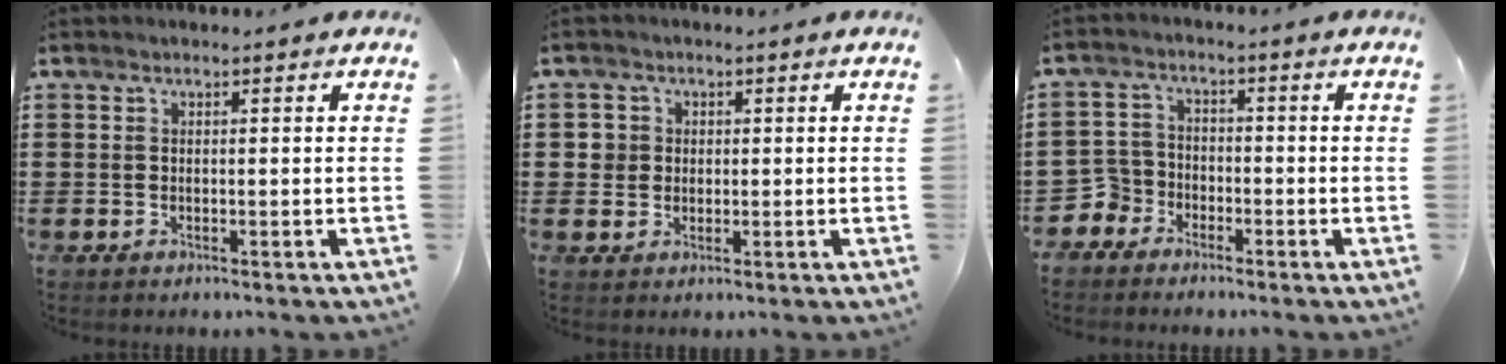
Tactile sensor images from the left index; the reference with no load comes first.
{"total": 2.5, "force": [0.4, 2.5, 0.4], "torque": [-0.019, 0.011, 0.004]}
{"total": 4.4, "force": [-3.4, 2.8, 0.5], "torque": [-0.041, -0.001, -0.077]}